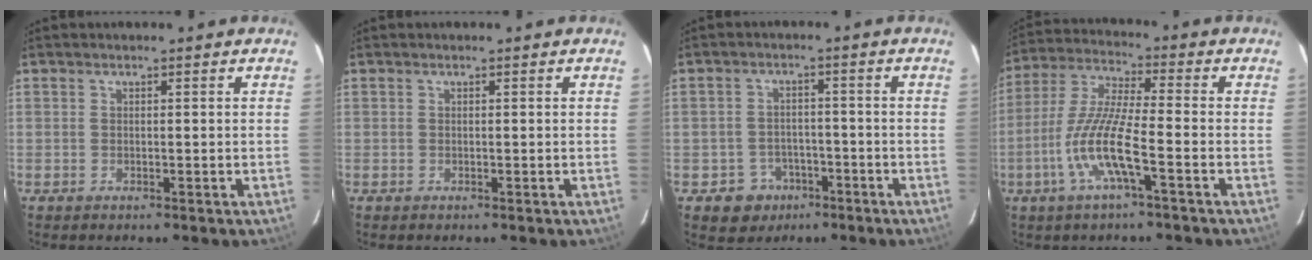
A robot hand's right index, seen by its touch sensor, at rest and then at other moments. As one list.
[{"total": 0.0}, {"total": 6.3, "force": [-3.3, 5.4, 0.6], "torque": [-0.025, 0.027, -0.040]}, {"total": 11.4, "force": [-4.4, 1.0, 10.5], "torque": [-0.224, 0.000, -0.089]}]